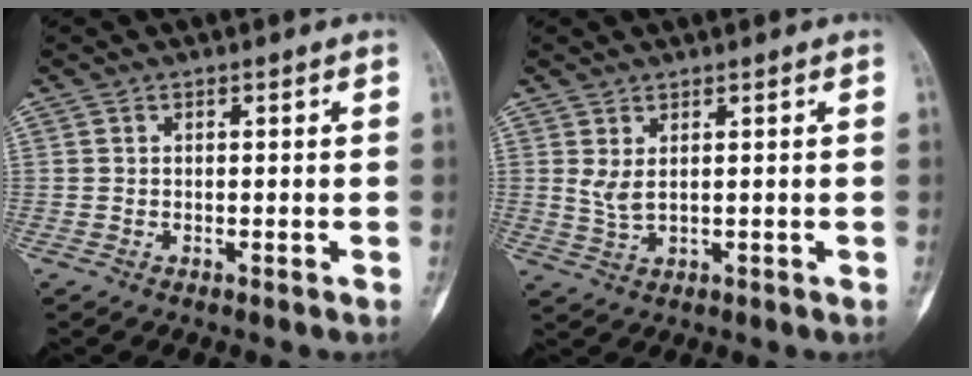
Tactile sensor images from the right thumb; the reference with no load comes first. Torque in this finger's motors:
{"motor_torque": [0.44, 0.33, 0.13, -0.17, 0.01]}